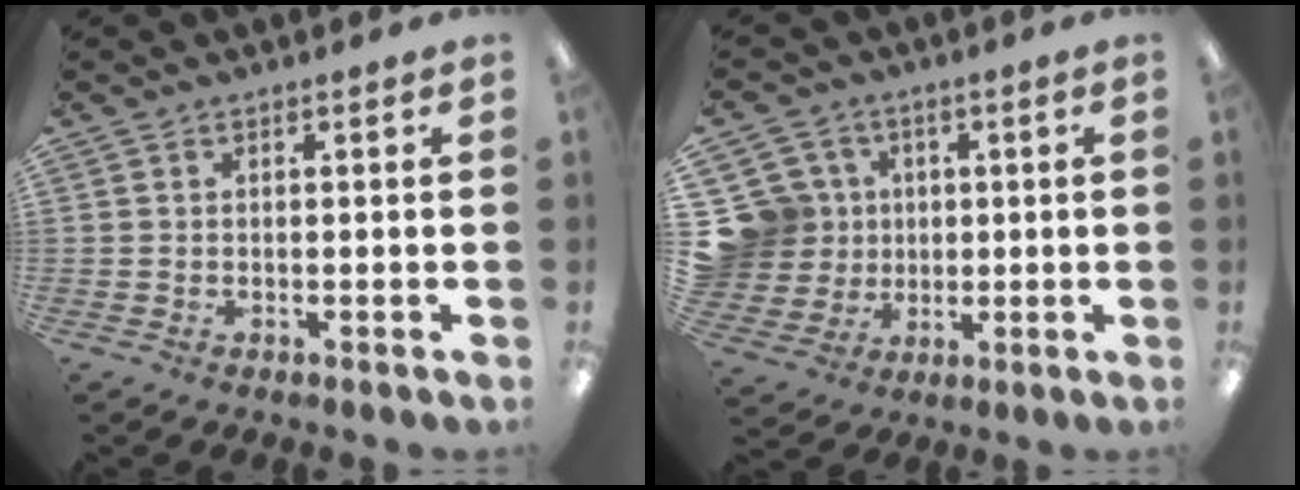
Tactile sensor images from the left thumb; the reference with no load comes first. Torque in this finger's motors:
{"motor_torque": [-0.16, 0.15, 0.50, -0.58, 0.00]}